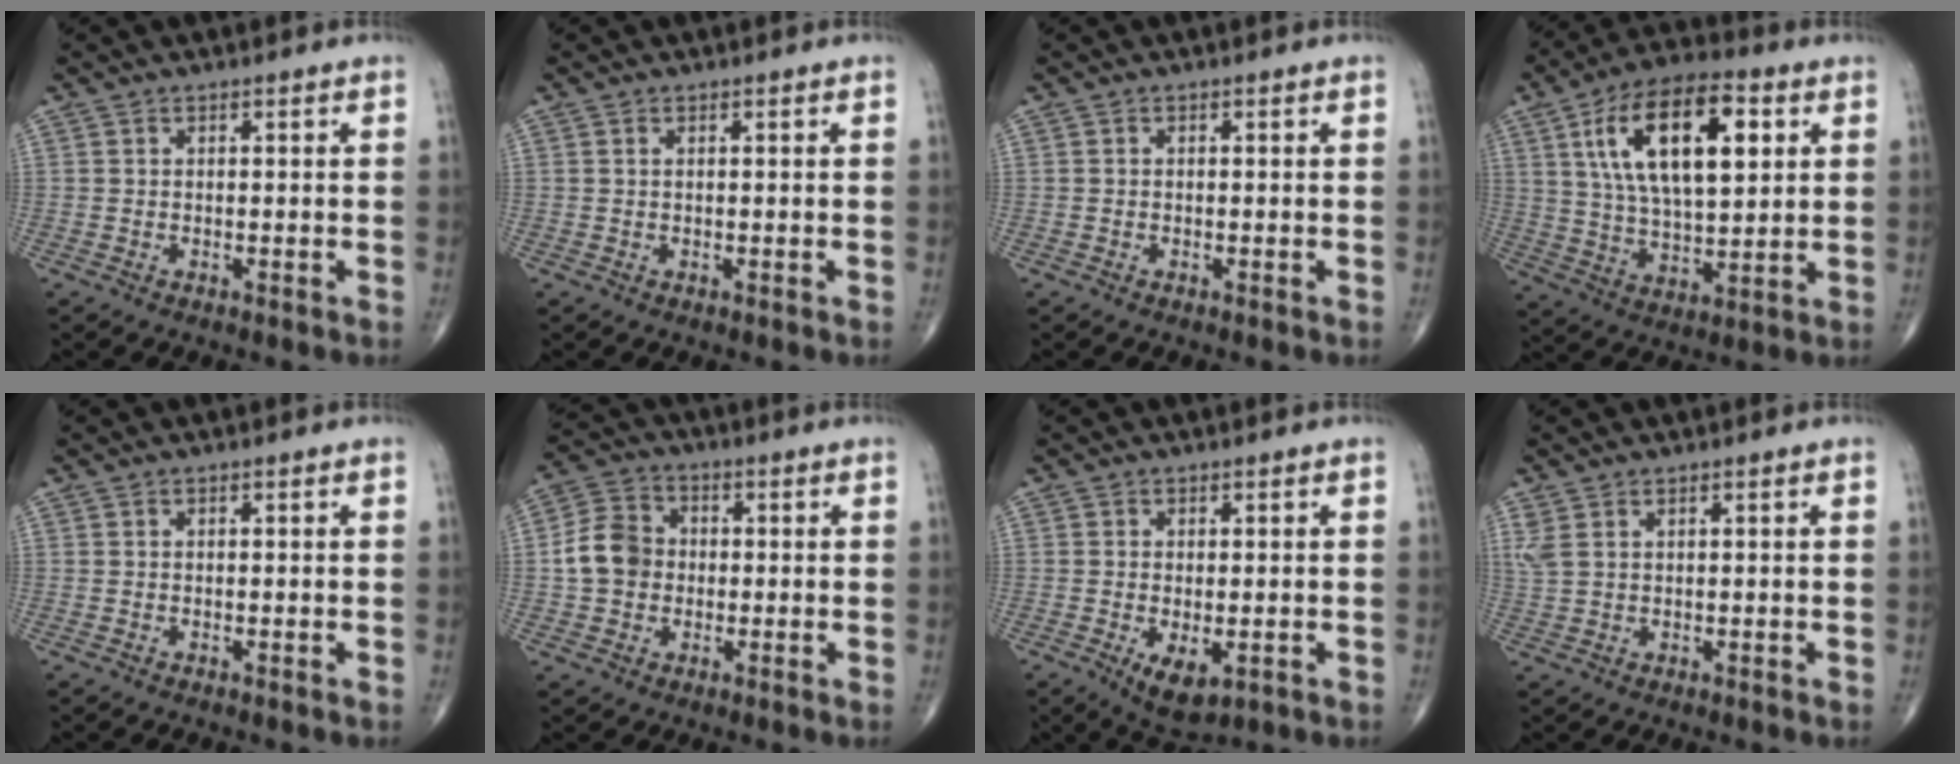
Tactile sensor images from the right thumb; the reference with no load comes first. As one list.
[{"total": 0.0}, {"total": 0.0}, {"total": 19.6, "force": [6.2, 8.9, 16.4], "torque": [-0.265, -0.005, 0.105]}, {"total": 0.0}, {"total": 8.3, "force": [-0.5, 7.1, 4.4], "torque": [-0.067, 0.022, -0.020]}, {"total": 5.7, "force": [-1.7, 2.7, 4.7], "torque": [-0.075, -0.012, -0.018]}, {"total": 2.5, "force": [1.3, 1.1, 1.7], "torque": [-0.052, 0.008, 0.039]}]